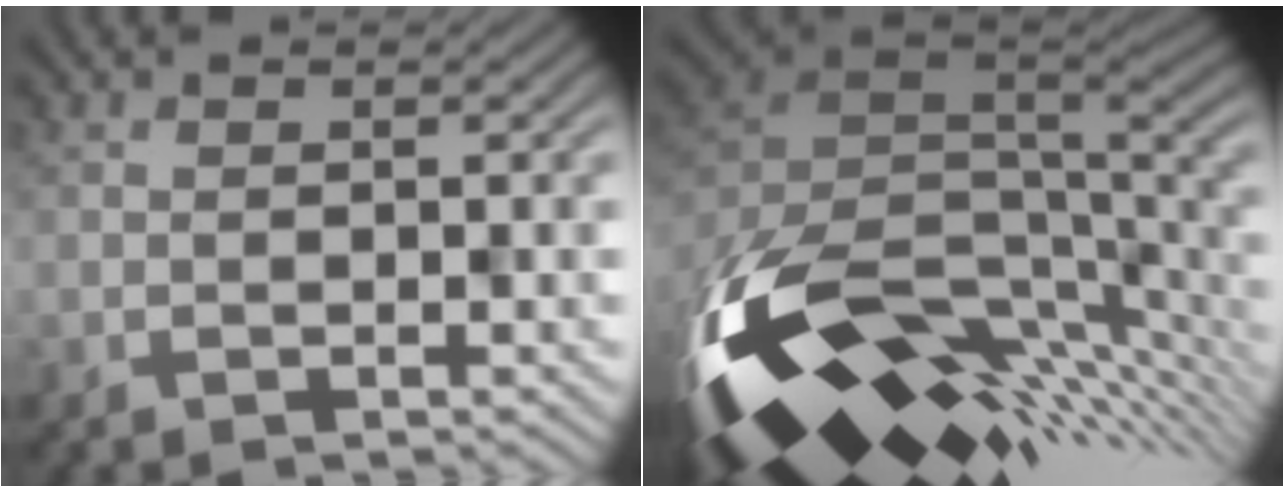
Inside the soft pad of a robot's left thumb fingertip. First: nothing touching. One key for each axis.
{"total": 15.0, "fx": -4.5, "fy": 7.6, "fz": 12.1, "tx": -0.284, "ty": -0.043, "tz": -0.065}